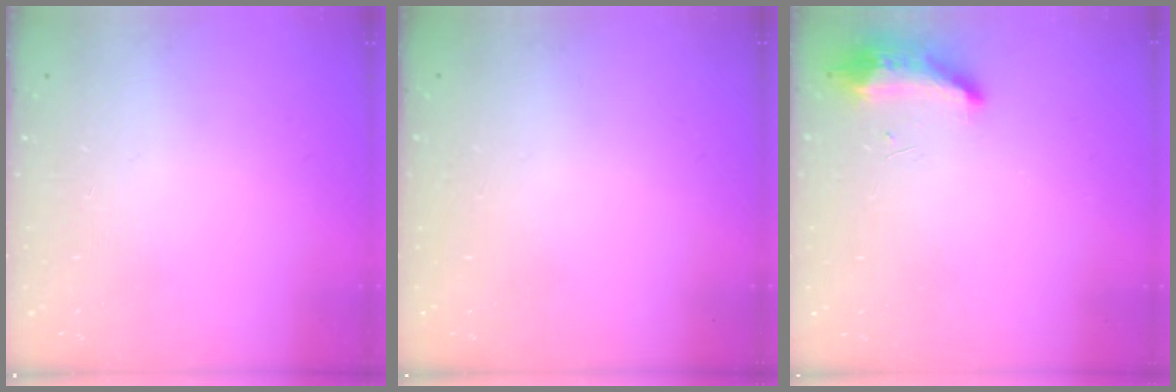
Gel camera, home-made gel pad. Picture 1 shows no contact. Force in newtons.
{"total": 0.0}
{"total": 13.6, "press": 9.8, "slide": 9.5}